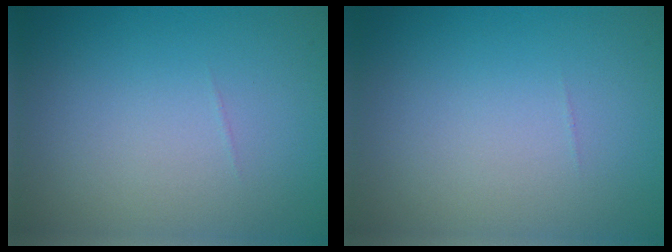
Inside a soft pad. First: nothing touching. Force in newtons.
{"total": 0.0}